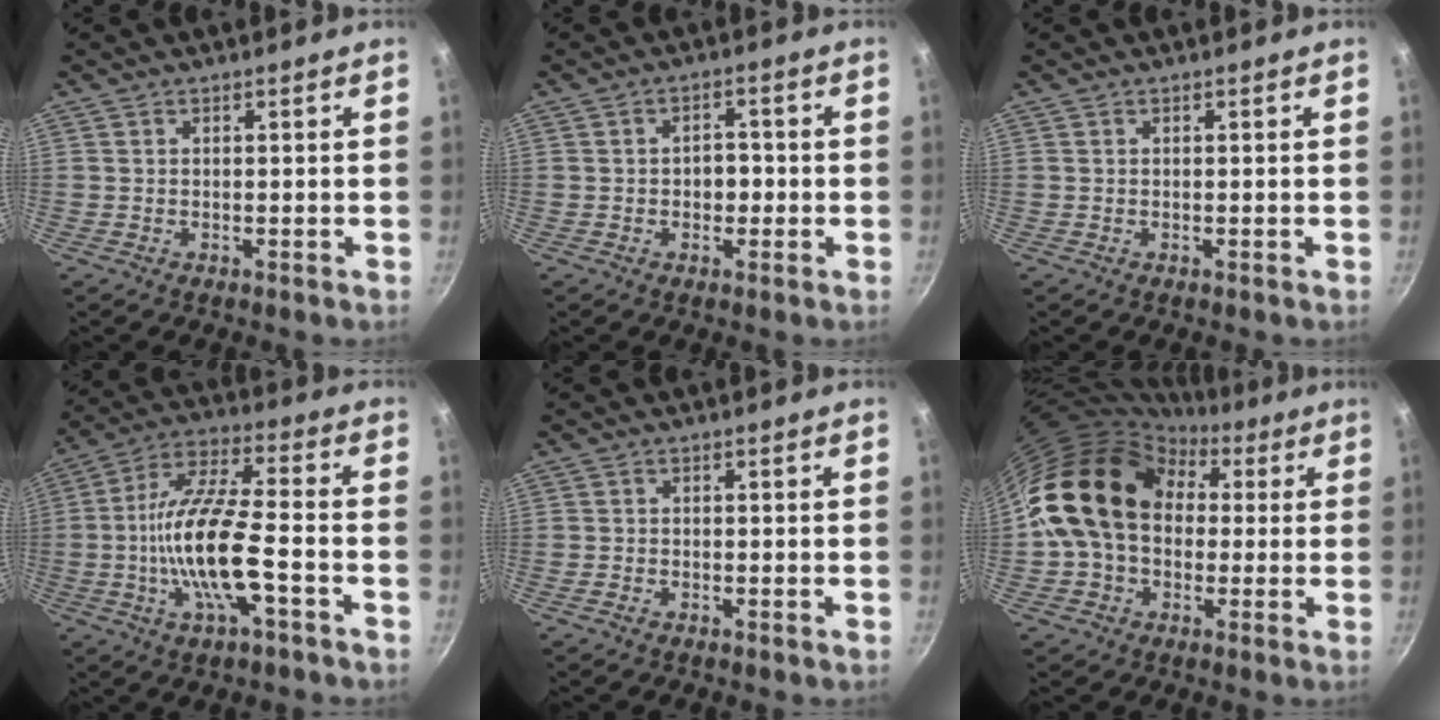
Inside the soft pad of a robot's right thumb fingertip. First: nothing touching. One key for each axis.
{"total": 3.7, "fx": -0.5, "fy": 2.7, "fz": 2.5, "tx": -0.015, "ty": 0.014, "tz": -0.009}
{"total": 0.0}
{"total": 16.2, "fx": -4.6, "fy": 5.0, "fz": 14.7, "tx": -0.282, "ty": 0.032, "tz": -0.099}
{"total": 1.1, "fx": -0.9, "fy": 0.5, "fz": 0.5, "tx": -0.020, "ty": 0.008, "tz": -0.021}
{"total": 18.7, "fx": 1.8, "fy": 14.4, "fz": 11.7, "tx": -0.181, "ty": 0.047, "tz": 0.020}